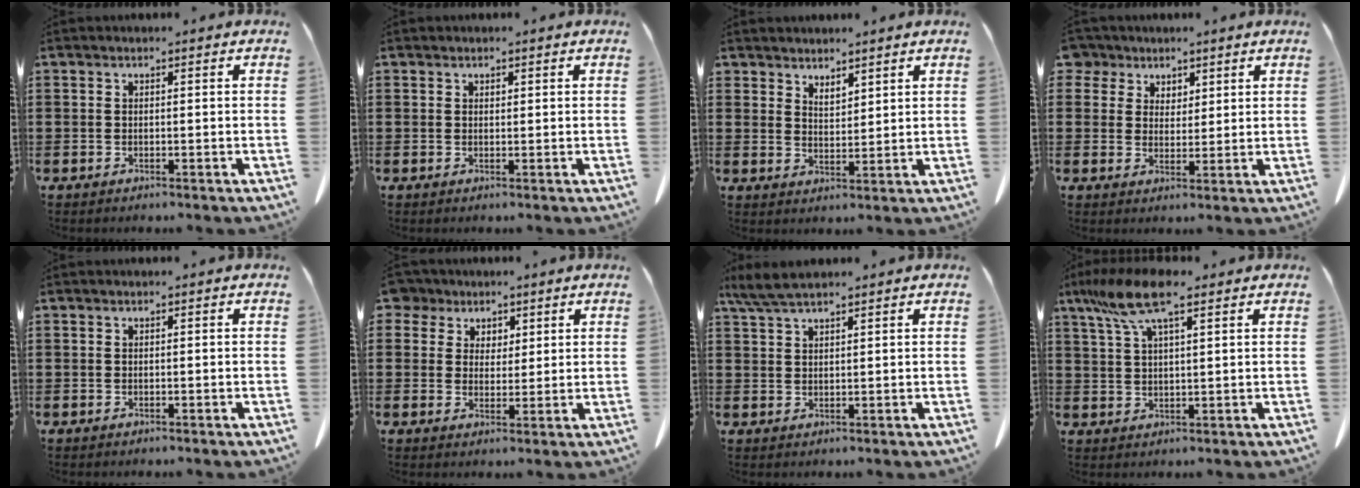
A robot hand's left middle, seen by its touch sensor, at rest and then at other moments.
{"total": 0.7, "force": [0.5, 0.3, 0.1], "torque": [-0.004, 0.000, 0.012]}
{"total": 3.1, "force": [3.0, 0.9, 0.0], "torque": [-0.009, -0.006, 0.058]}
{"total": 4.7, "force": [3.2, 3.4, 0.6], "torque": [-0.028, 0.004, 0.057]}
{"total": 0.0}
{"total": 5.0, "force": [3.0, 3.9, 0.9], "torque": [-0.035, 0.007, 0.053]}
{"total": 4.2, "force": [3.3, 0.7, 2.5], "torque": [-0.057, -0.002, 0.064]}
{"total": 9.3, "force": [5.7, 2.2, 7.0], "torque": [-0.160, -0.009, 0.098]}